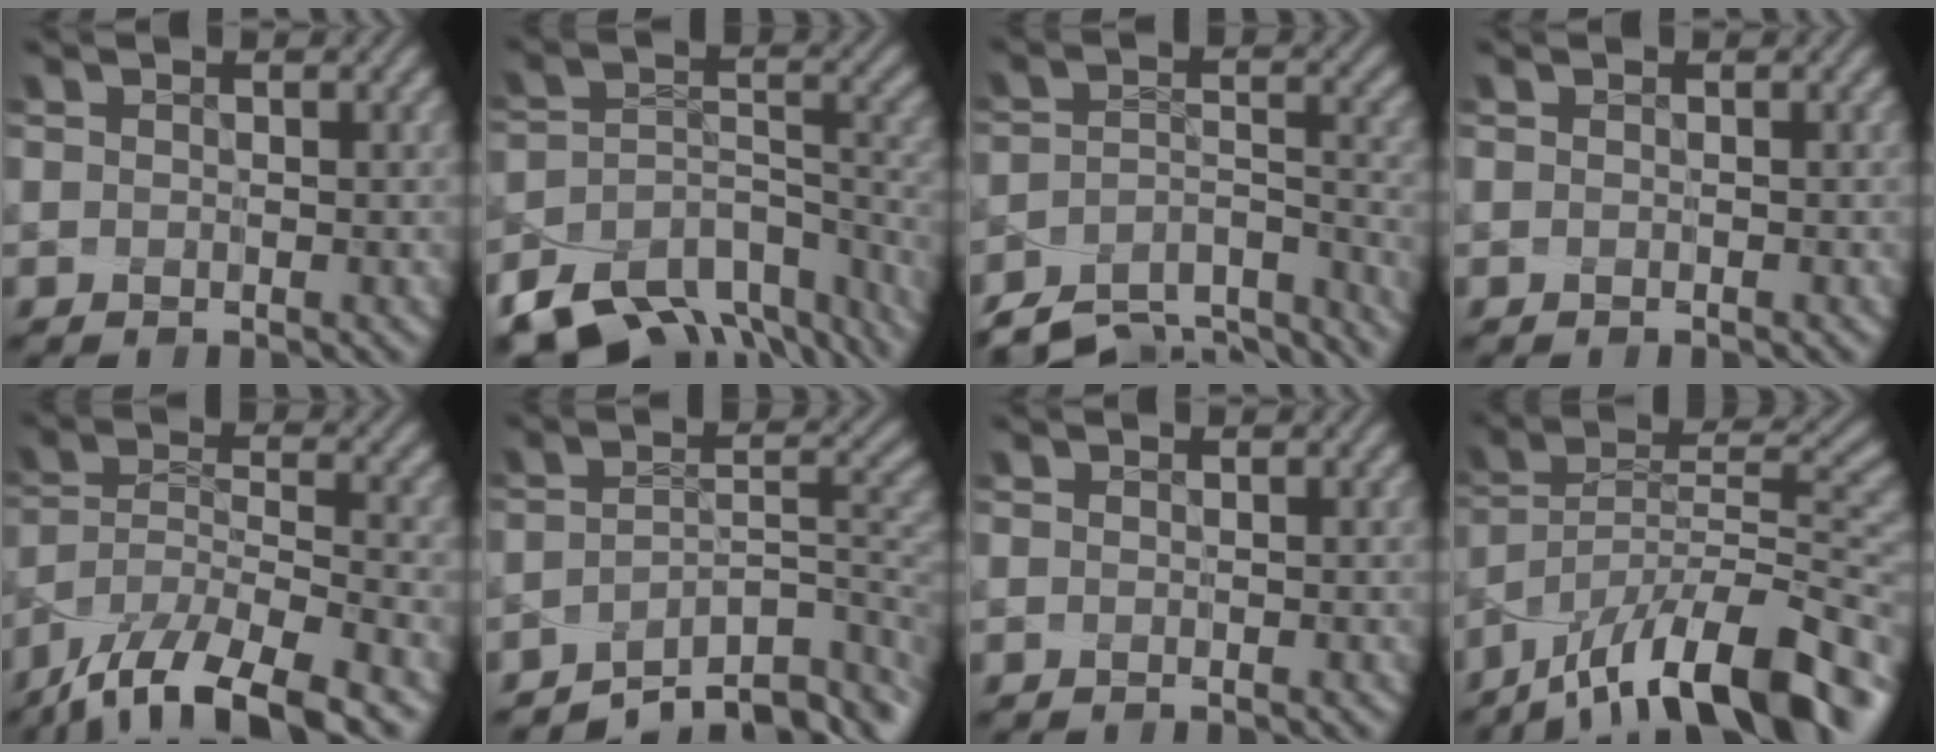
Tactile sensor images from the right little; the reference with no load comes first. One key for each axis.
{"total": 14.7, "fx": -9.7, "fy": 8.2, "fz": 7.4, "tx": -0.172, "ty": -0.024, "tz": -0.119}
{"total": 12.1, "fx": -10.1, "fy": 5.0, "fz": 4.3, "tx": -0.083, "ty": 0.000, "tz": -0.122}
{"total": 0.0}
{"total": 11.3, "fx": -8.4, "fy": 3.4, "fz": 6.8, "tx": -0.128, "ty": -0.005, "tz": -0.144}
{"total": 8.3, "fx": -5.1, "fy": 3.8, "fz": 5.4, "tx": -0.069, "ty": -0.001, "tz": -0.081}
{"total": 0.0}
{"total": 13.9, "fx": -8.9, "fy": 4.6, "fz": 9.6, "tx": -0.160, "ty": 0.019, "tz": -0.139}